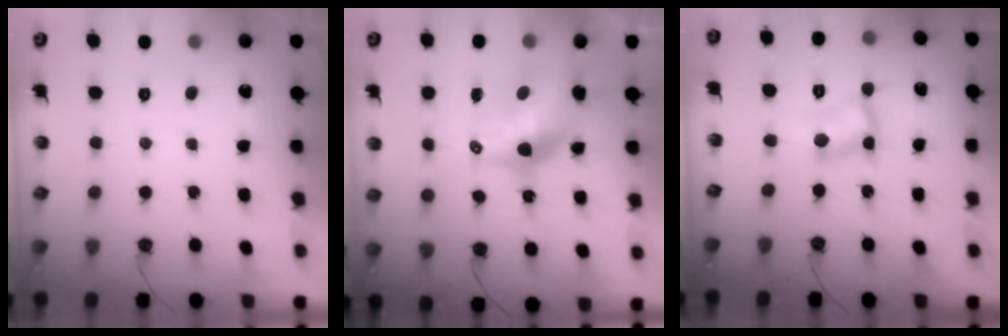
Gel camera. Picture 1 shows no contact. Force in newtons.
{"total": 10.4, "press": 10.4, "slide": 0.8}
{"total": 5.2, "press": 5.2, "slide": 0.2}